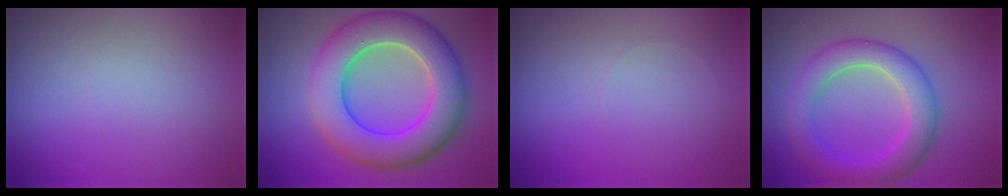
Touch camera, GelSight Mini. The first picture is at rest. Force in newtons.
{"total": 9.4, "press": 9.4, "slide": 0.1}
{"total": 0.0}
{"total": 5.3, "press": 5.3, "slide": 0.1}